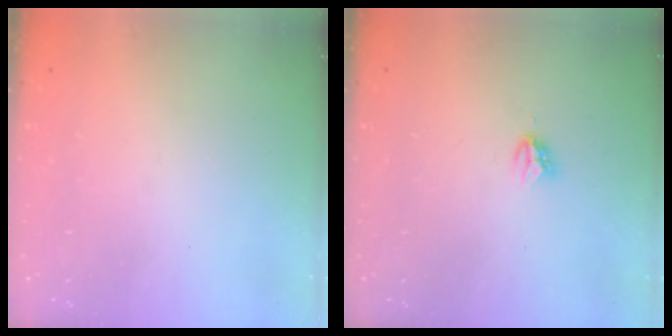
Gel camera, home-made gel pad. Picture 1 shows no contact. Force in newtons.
{"total": 3.3, "press": 3.3, "slide": 0.5}